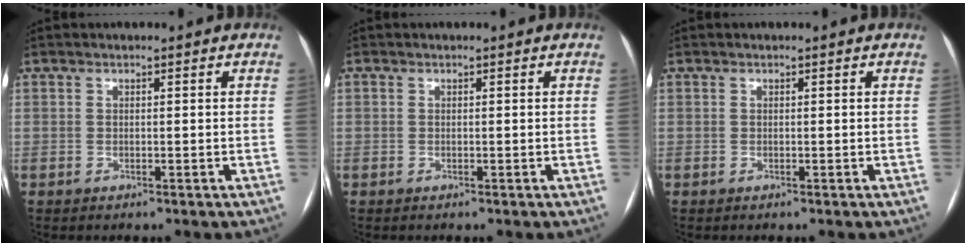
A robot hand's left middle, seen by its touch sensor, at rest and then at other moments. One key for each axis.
{"total": 0.0}
{"total": 0.0}